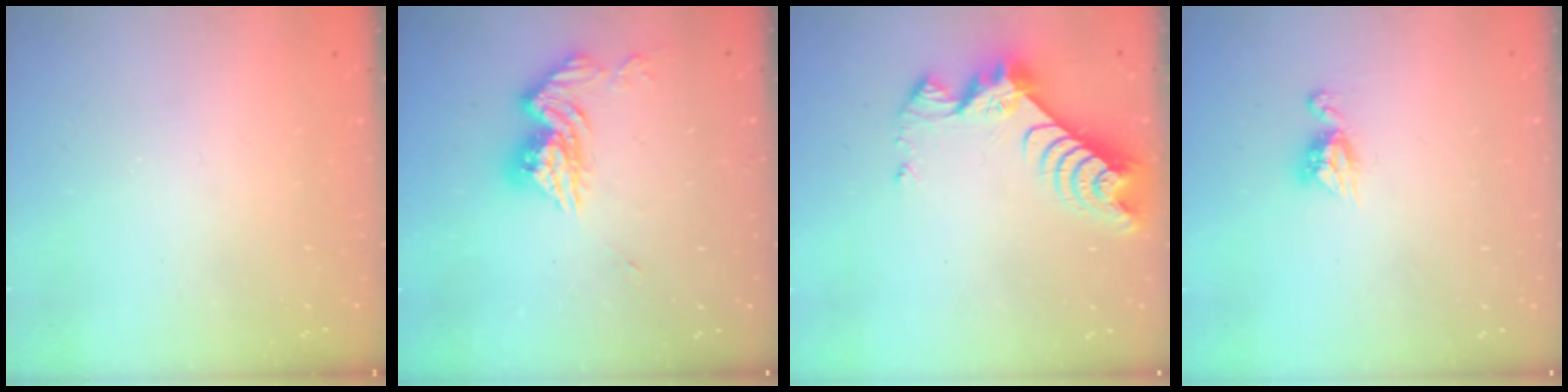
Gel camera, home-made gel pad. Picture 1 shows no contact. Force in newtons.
{"total": 12.8, "press": 12.8, "slide": 1.1}
{"total": 9.3, "press": 9.2, "slide": 0.8}
{"total": 7.9, "press": 7.9, "slide": 0.6}